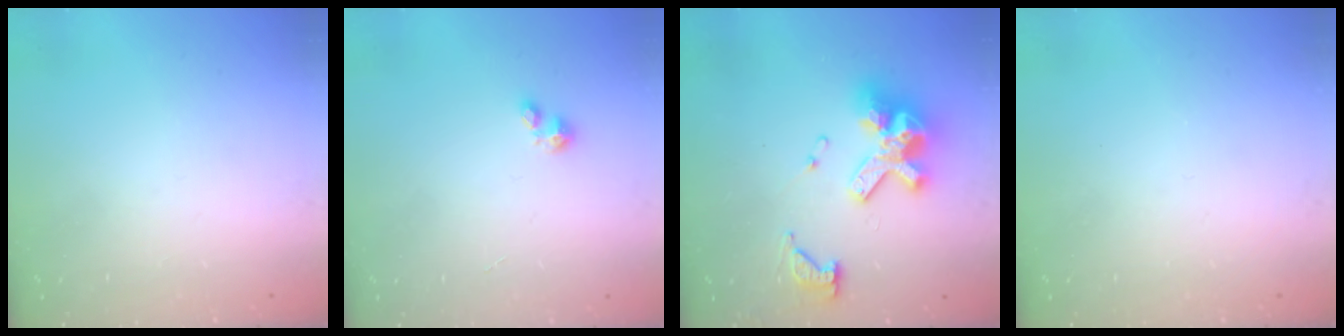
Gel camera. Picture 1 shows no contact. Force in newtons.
{"total": 0.9, "press": 0.9, "slide": 0.1}
{"total": 14.4, "press": 14.4, "slide": 1.6}
{"total": 0.0}